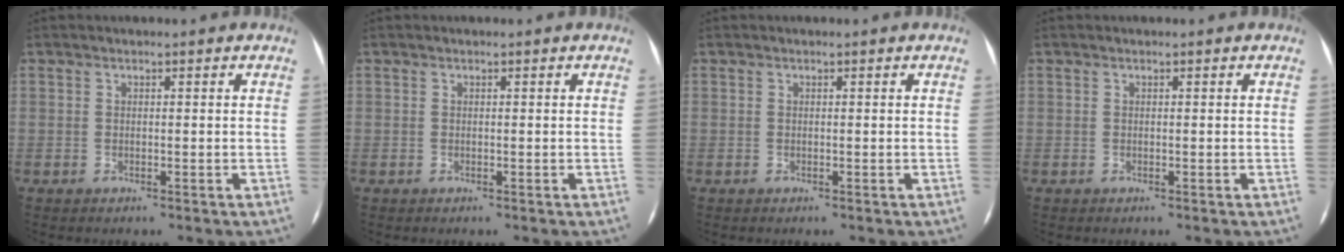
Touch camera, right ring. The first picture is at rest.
{"total": 0.0}
{"total": 0.0}
{"total": 0.0}